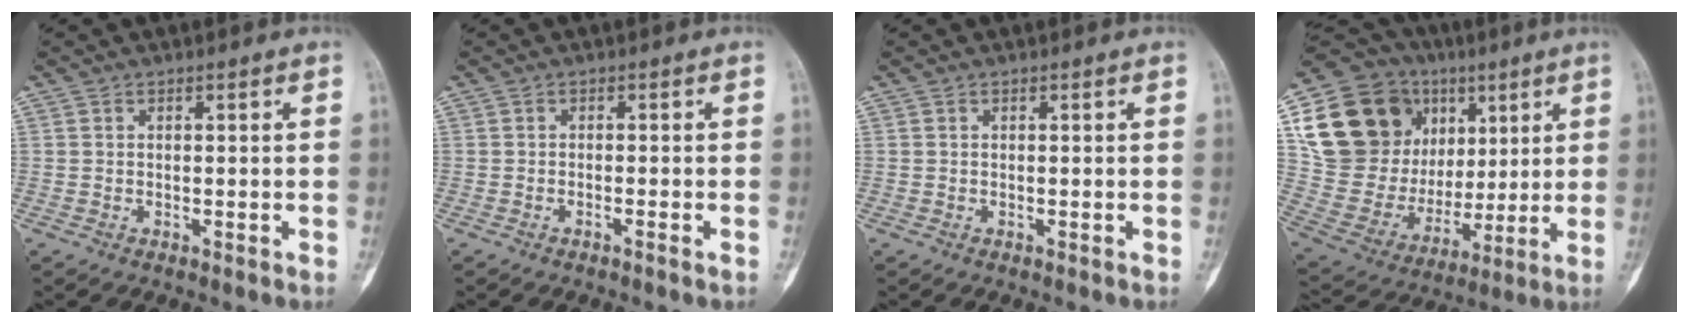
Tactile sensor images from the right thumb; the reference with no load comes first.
{"total": 0.9, "force": [-0.6, -0.1, 0.7], "torque": [-0.017, 0.004, -0.009]}
{"total": 0.0}
{"total": 26.9, "force": [9.8, 20.2, 14.8], "torque": [-0.243, 0.021, 0.193]}